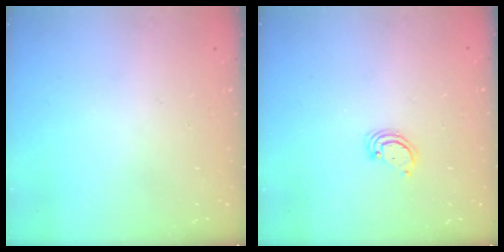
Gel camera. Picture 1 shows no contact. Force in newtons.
{"total": 2.6, "press": 2.6, "slide": 0.2}